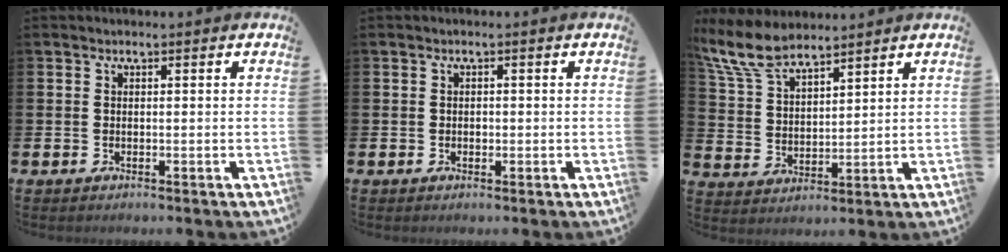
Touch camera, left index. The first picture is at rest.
{"total": 0.6, "force": [0.0, 0.6, 0.3], "torque": [-0.005, 0.003, -0.002]}
{"total": 8.0, "force": [7.2, 2.1, 2.9], "torque": [-0.086, -0.020, 0.135]}